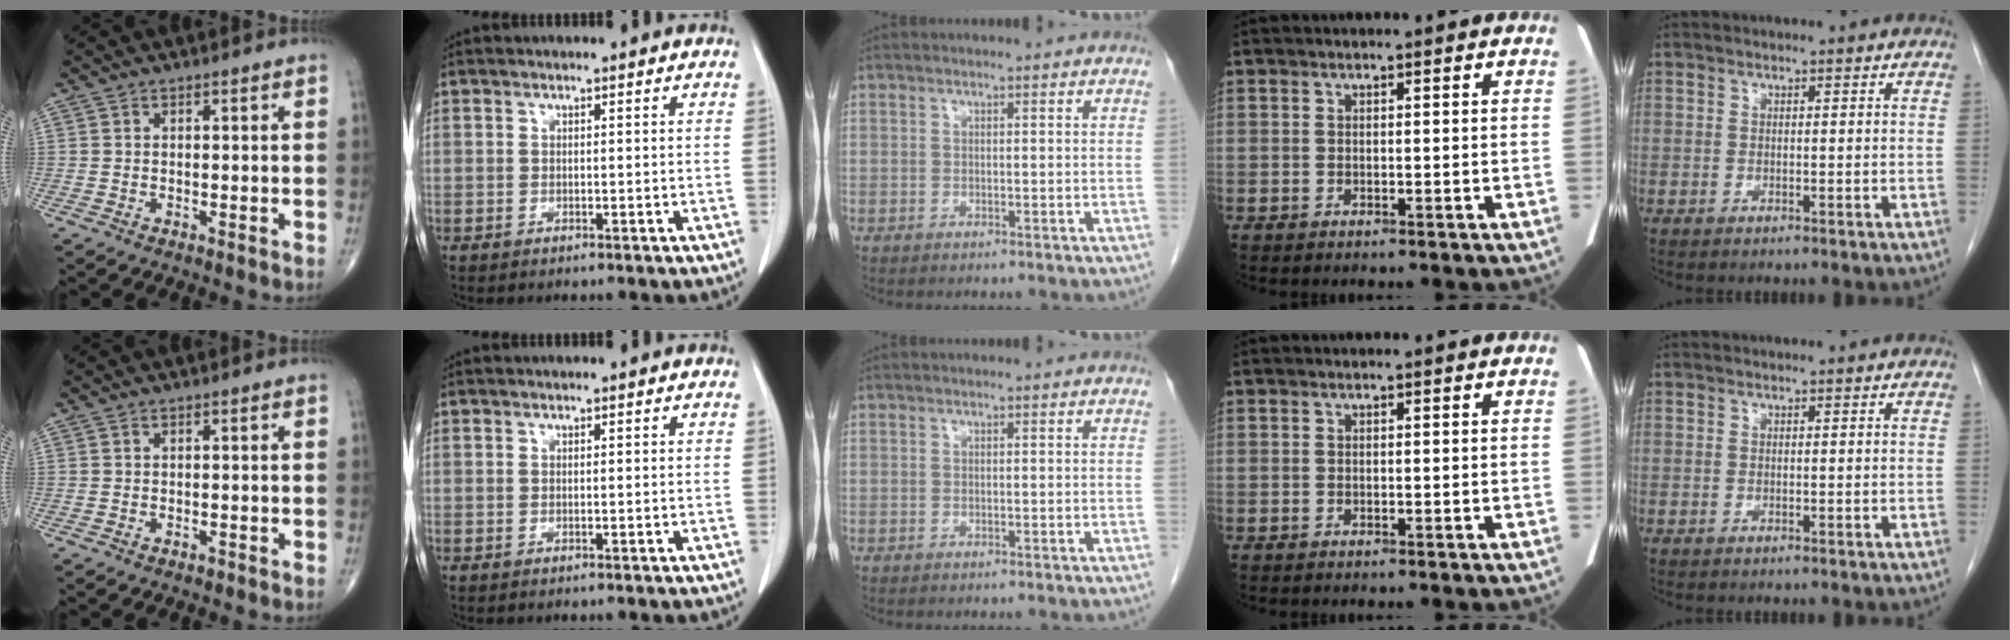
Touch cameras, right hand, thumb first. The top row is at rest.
{"thumb": {"total": 0.6, "force": [-0.4, 0.4, 0.3], "torque": [-0.003, 0.000, -0.009]}}